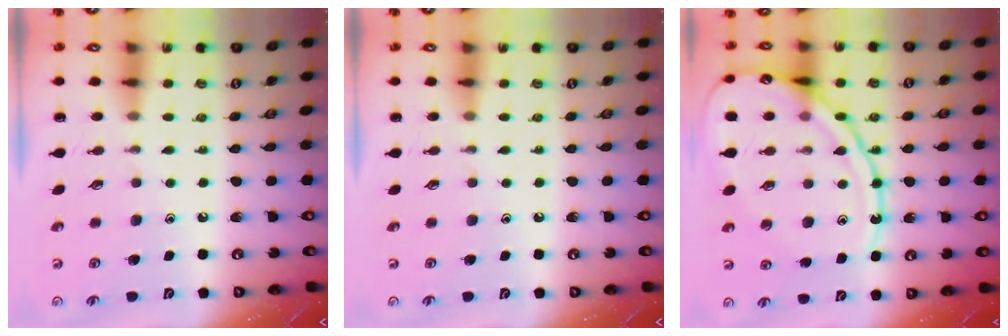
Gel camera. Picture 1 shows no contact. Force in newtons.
{"total": 0.0}
{"total": 15.1, "press": 15.0, "slide": 1.4}